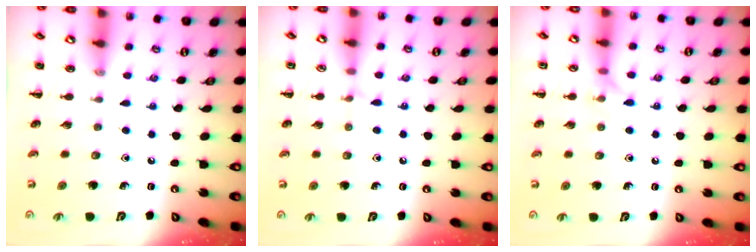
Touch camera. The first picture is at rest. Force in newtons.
{"total": 3.8, "press": 3.6, "slide": 1.1}
{"total": 5.9, "press": 5.8, "slide": 1.1}